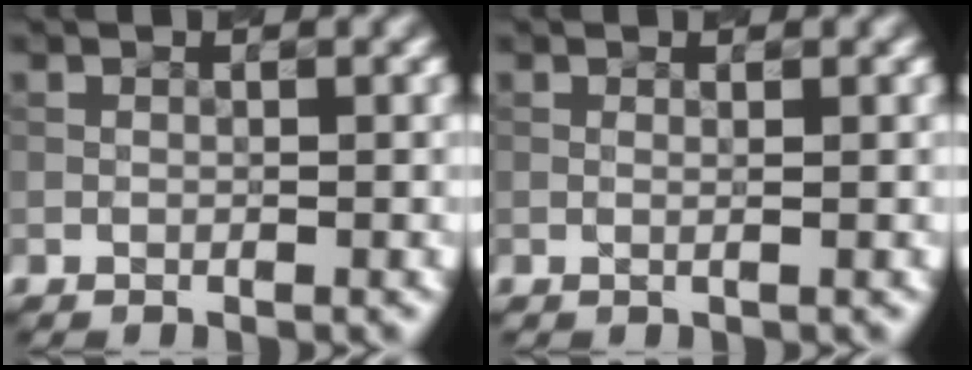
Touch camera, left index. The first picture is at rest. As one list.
[{"total": 0.9, "force": [0.3, 0.4, 0.8], "torque": [-0.013, -0.007, -0.004]}]